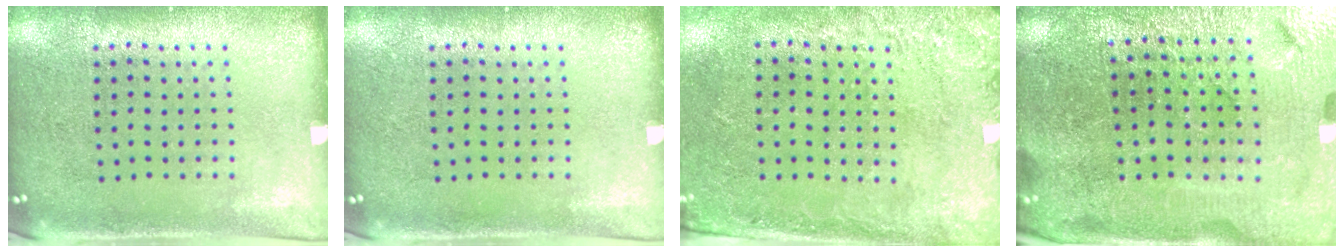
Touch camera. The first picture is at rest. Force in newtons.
{"total": 0.0}
{"total": 2.8, "press": 1.9, "slide": 2.1}
{"total": 4.4, "press": 4.2, "slide": 1.1}